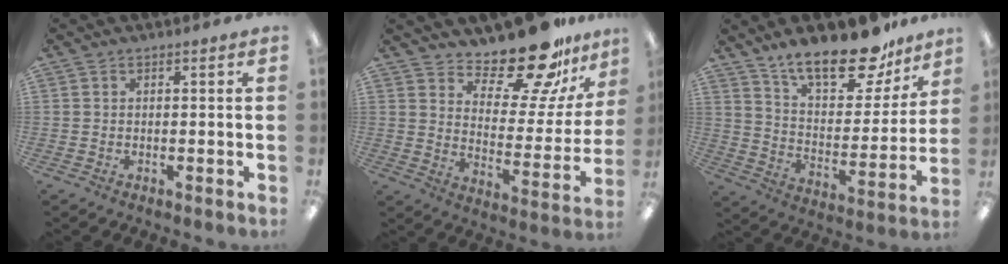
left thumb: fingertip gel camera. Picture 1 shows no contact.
{"total": 18.1, "force": [15.4, 5.3, 7.9], "torque": [-0.119, -0.125, 0.262]}
{"total": 20.5, "force": [15.9, 7.6, 10.4], "torque": [-0.167, -0.104, 0.275]}